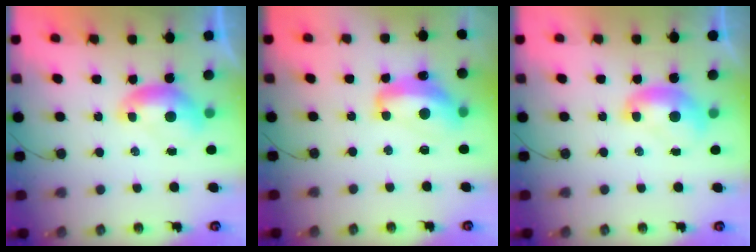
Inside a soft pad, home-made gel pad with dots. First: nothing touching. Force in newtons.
{"total": 7.6, "press": 7.5, "slide": 1.1}
{"total": 1.6, "press": 1.6, "slide": 0.1}